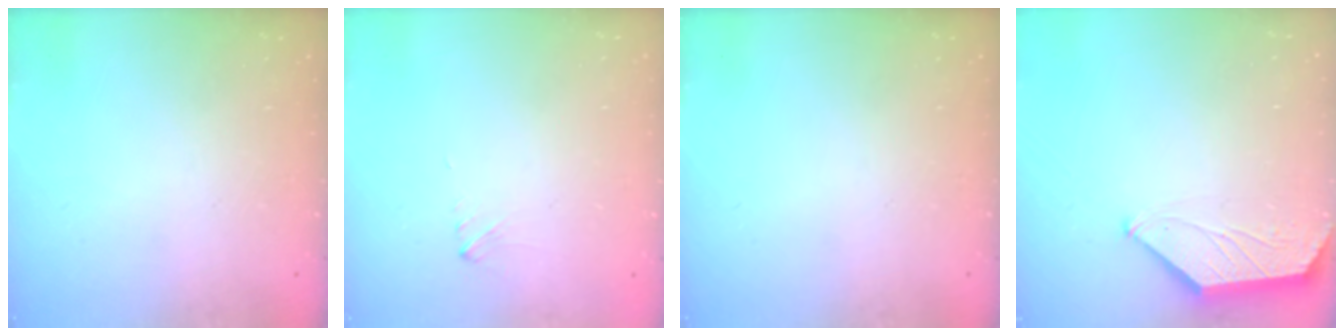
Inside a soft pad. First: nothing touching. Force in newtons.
{"total": 1.5, "press": 1.5, "slide": 0.2}
{"total": 0.0}
{"total": 1.8, "press": 1.7, "slide": 0.3}